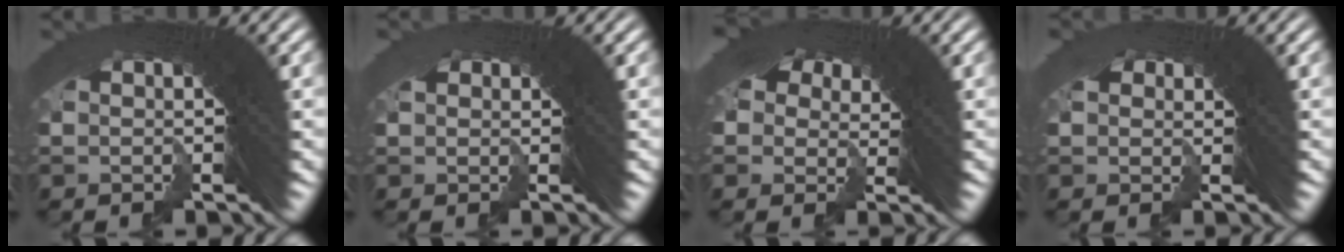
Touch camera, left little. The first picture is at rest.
{"total": 0.0}
{"total": 5.8, "force": [-0.1, 5.5, 2.0], "torque": [-0.040, -0.019, 0.001]}
{"total": 1.6, "force": [-0.3, 1.5, -0.2], "torque": [0.006, -0.015, 0.001]}